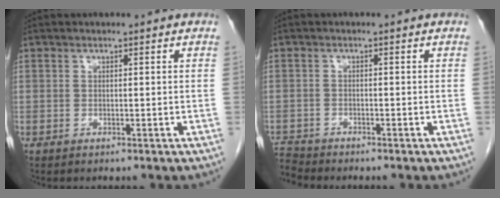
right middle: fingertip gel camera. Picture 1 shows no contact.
{"total": 3.1, "force": [-3.0, -0.1, -0.4], "torque": [0.005, -0.015, -0.055]}